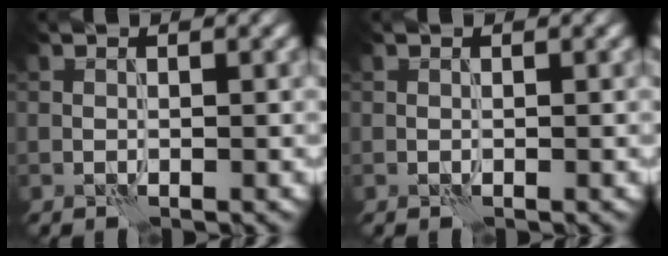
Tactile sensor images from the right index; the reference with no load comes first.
{"total": 0.0}